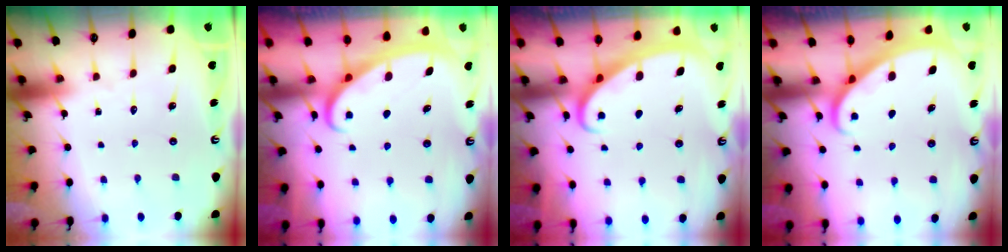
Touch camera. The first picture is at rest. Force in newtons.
{"total": 2.7, "press": 2.7, "slide": 0.3}
{"total": 2.6, "press": 2.6, "slide": 0.4}
{"total": 1.5, "press": 1.5, "slide": 0.1}